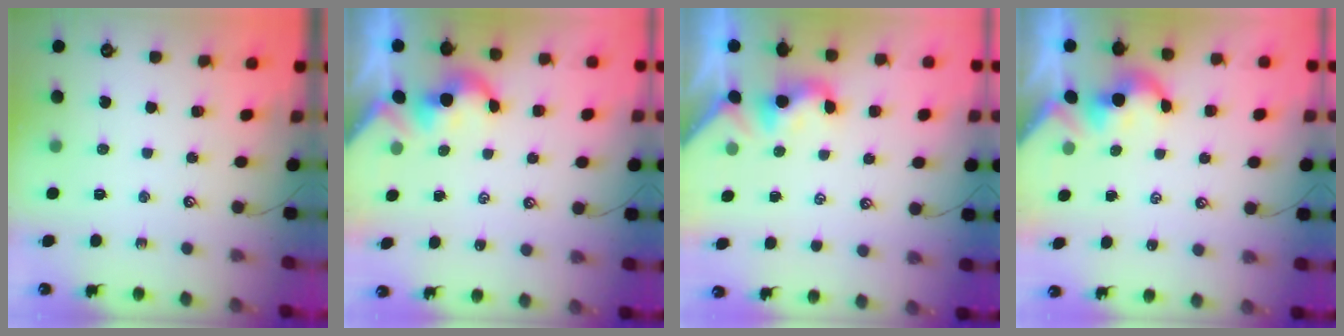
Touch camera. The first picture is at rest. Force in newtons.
{"total": 1.9, "press": 1.9, "slide": 0.2}
{"total": 2.1, "press": 2.1, "slide": 0.5}
{"total": 1.9, "press": 1.9, "slide": 0.2}